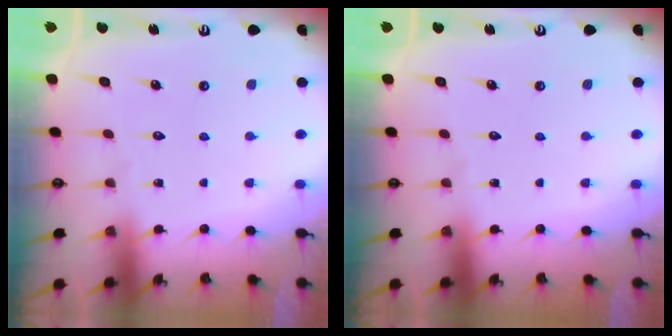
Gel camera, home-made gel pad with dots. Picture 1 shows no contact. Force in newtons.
{"total": 0.0}